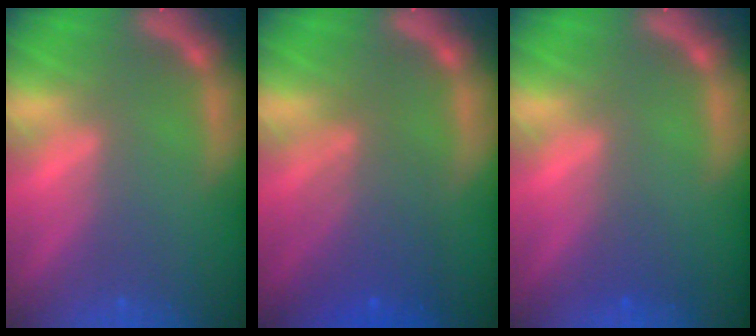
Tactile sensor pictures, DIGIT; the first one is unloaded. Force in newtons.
{"total": 5.1}
{"total": 1.0}